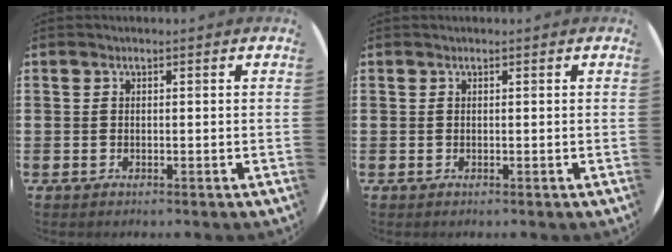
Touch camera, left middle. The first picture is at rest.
{"total": 0.0}